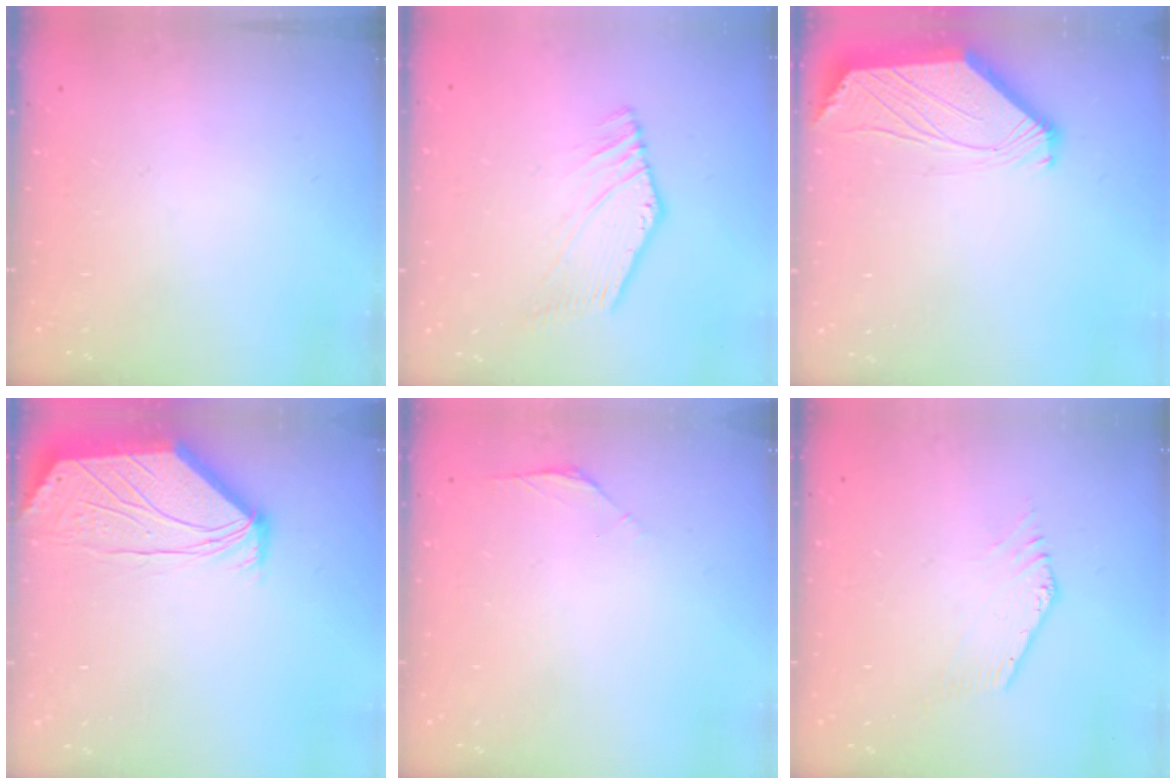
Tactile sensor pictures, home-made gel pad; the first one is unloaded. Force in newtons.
{"total": 1.5, "press": 1.2, "slide": 0.9}
{"total": 2.5, "press": 2.5, "slide": 0.6}
{"total": 2.5, "press": 2.5, "slide": 0.3}
{"total": 1.8, "press": 1.7, "slide": 0.6}
{"total": 1.3, "press": 1.3, "slide": 0.1}